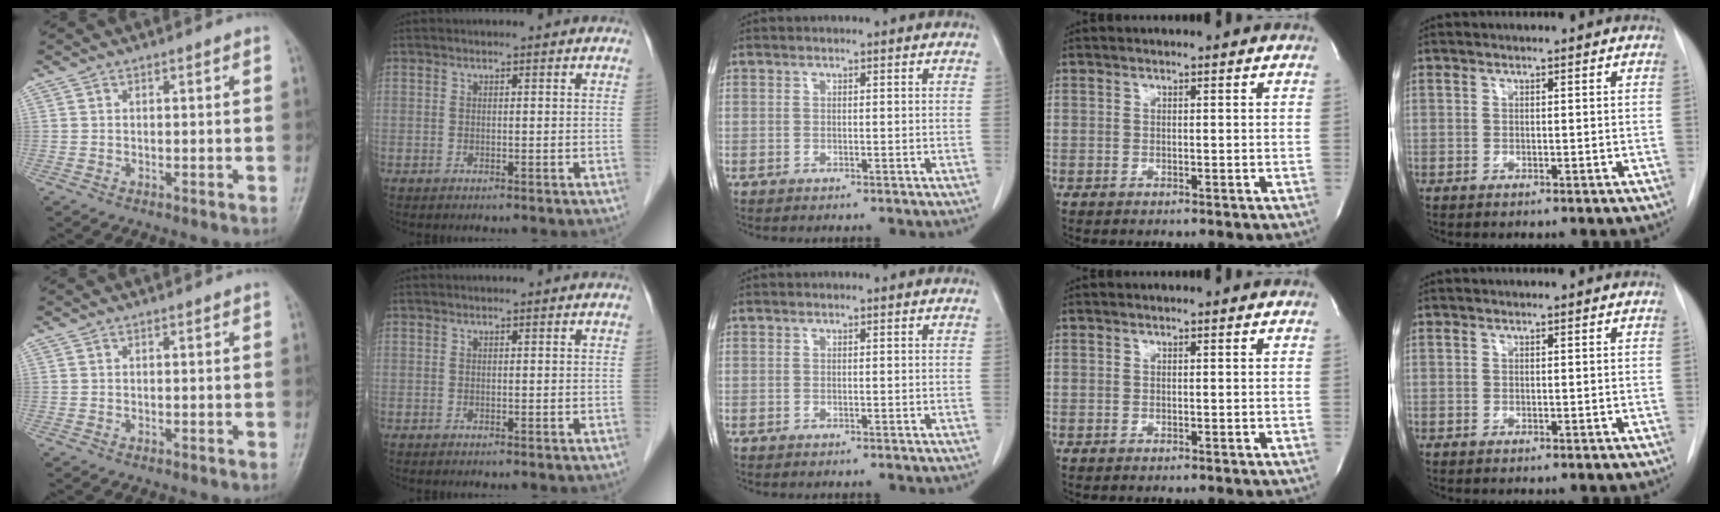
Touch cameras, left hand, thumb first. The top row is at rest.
{}